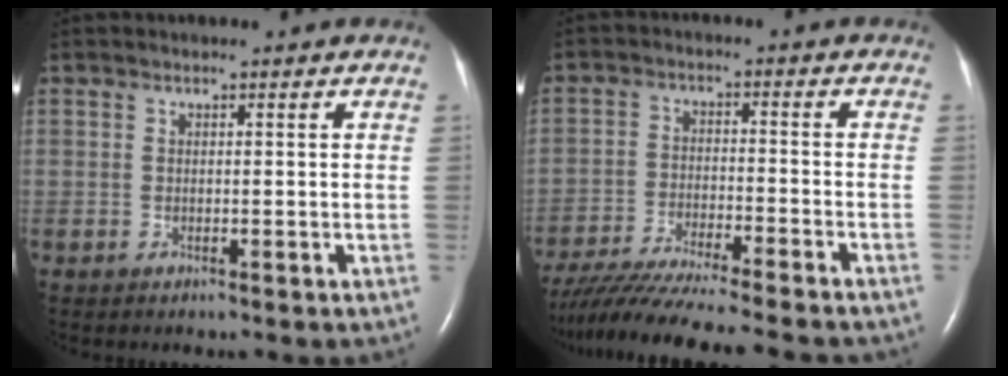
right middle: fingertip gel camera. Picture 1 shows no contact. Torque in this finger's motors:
{"motor_torque": [0.97, -1.02, 0.22, 0.14]}